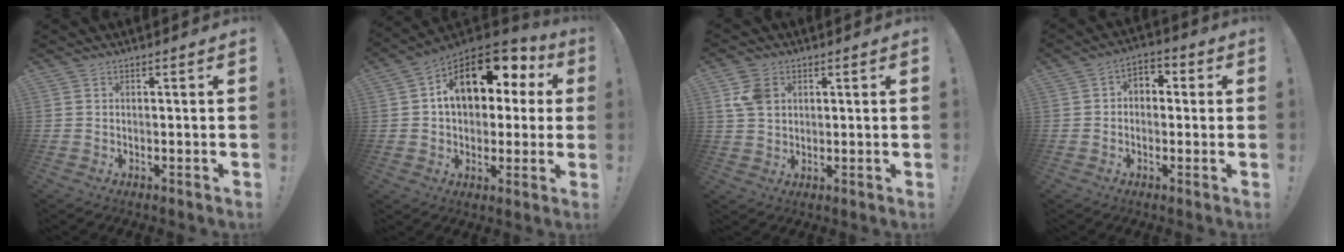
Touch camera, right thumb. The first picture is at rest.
{"total": 16.7, "force": [6.1, 10.7, 11.3], "torque": [-0.159, -0.027, 0.105]}
{"total": 6.8, "force": [2.5, 5.1, 3.7], "torque": [-0.069, 0.002, 0.049]}
{"total": 4.7, "force": [-1.0, 3.8, 2.5], "torque": [-0.037, 0.020, -0.016]}